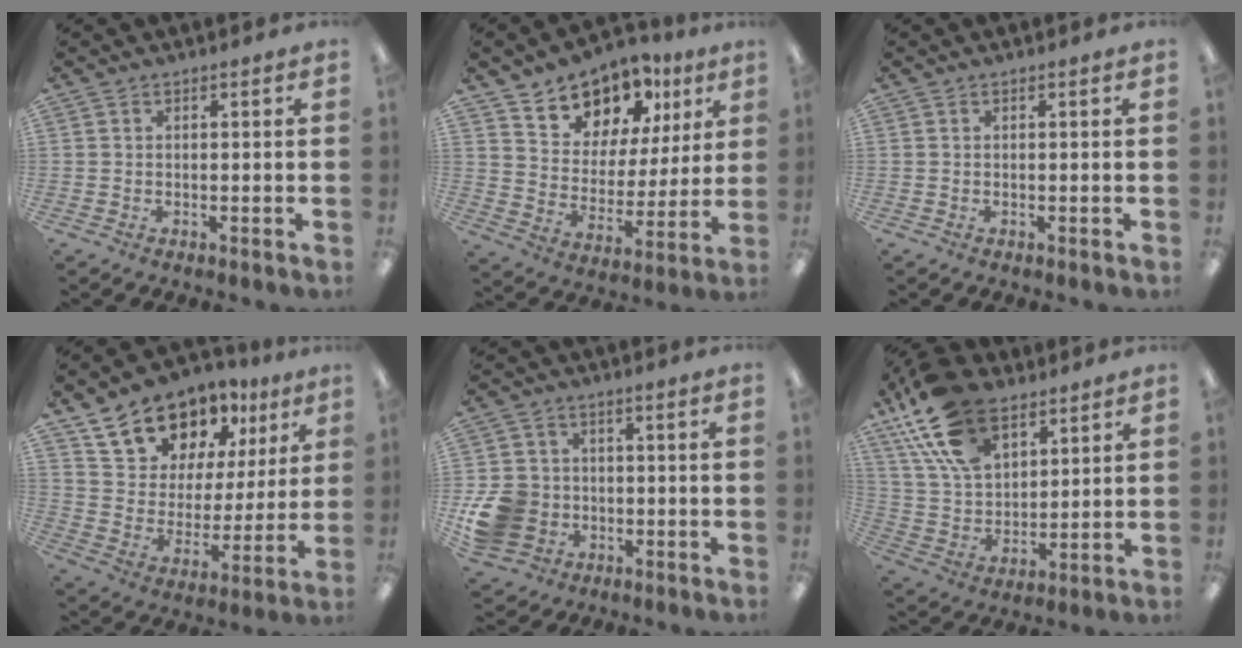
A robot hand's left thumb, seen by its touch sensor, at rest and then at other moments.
{"total": 12.0, "force": [9.9, 6.5, 1.8], "torque": [-0.046, -0.086, 0.187]}
{"total": 0.0}
{"total": 17.1, "force": [13.0, 9.6, 5.5], "torque": [-0.108, -0.085, 0.240]}
{"total": 12.0, "force": [-2.9, 10.4, 5.2], "torque": [-0.115, 0.026, -0.046]}
{"total": 20.6, "force": [12.0, 11.8, 11.8], "torque": [-0.259, -0.040, 0.220]}